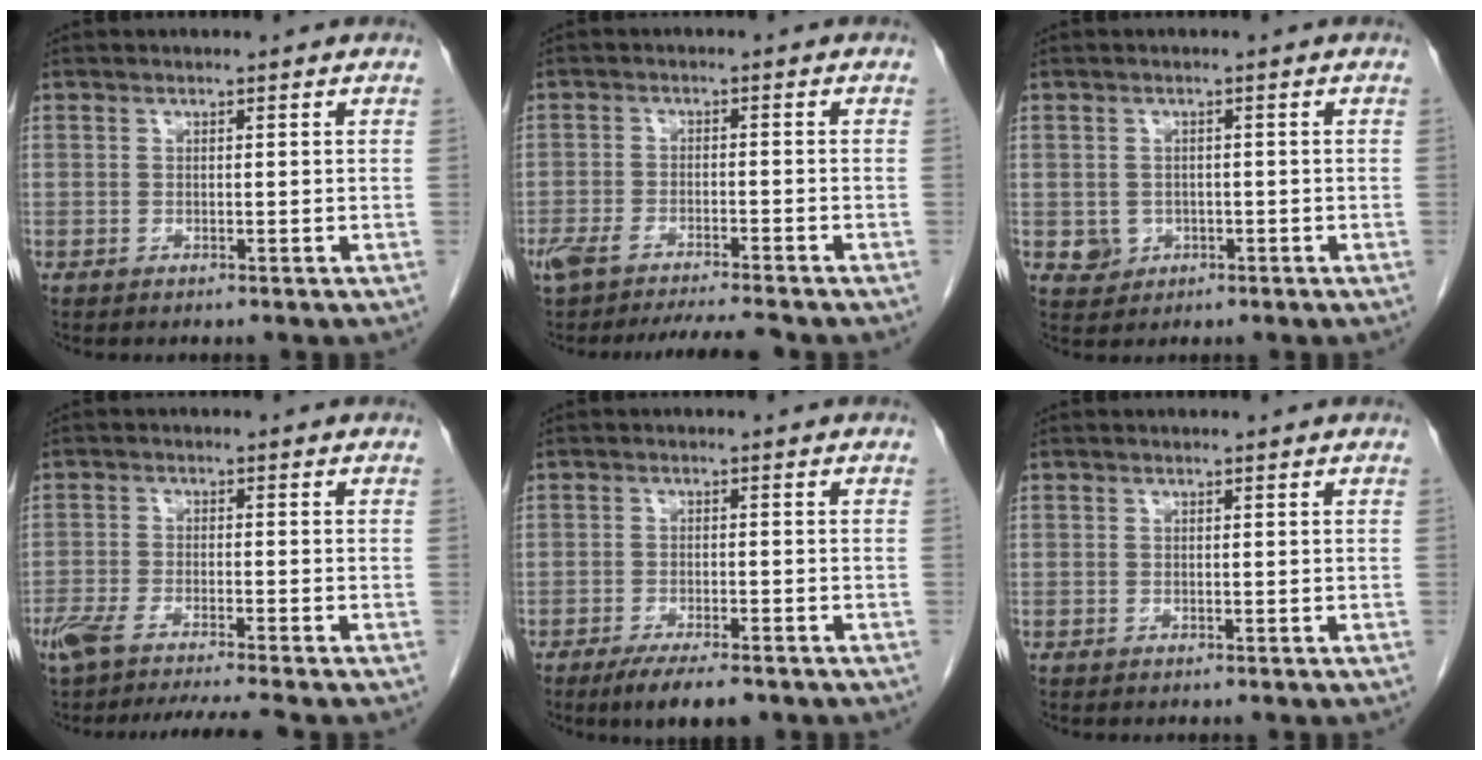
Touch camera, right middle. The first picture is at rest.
{"total": 9.0, "force": [-8.0, 0.4, 4.0], "torque": [-0.066, -0.006, -0.126]}
{"total": 2.7, "force": [-0.6, 2.5, 0.7], "torque": [-0.007, 0.004, -0.001]}
{"total": 10.2, "force": [-8.8, -0.3, 5.3], "torque": [-0.079, -0.016, -0.140]}
{"total": 6.4, "force": [-4.7, 1.3, 4.2], "torque": [-0.061, -0.012, -0.072]}
{"total": 0.0}